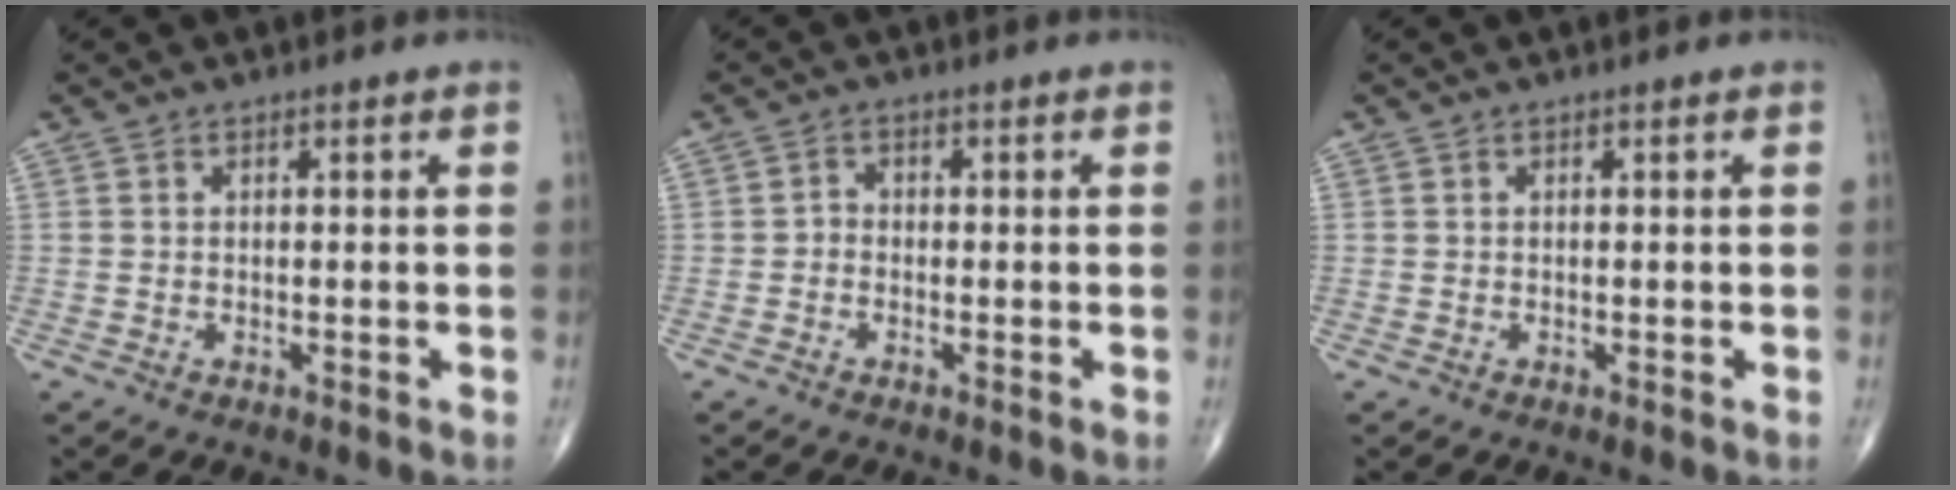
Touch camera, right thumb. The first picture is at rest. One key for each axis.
{"total": 1.4, "fx": -0.6, "fy": 1.0, "fz": 0.6, "tx": -0.002, "ty": 0.006, "tz": -0.019}
{"total": 0.0}